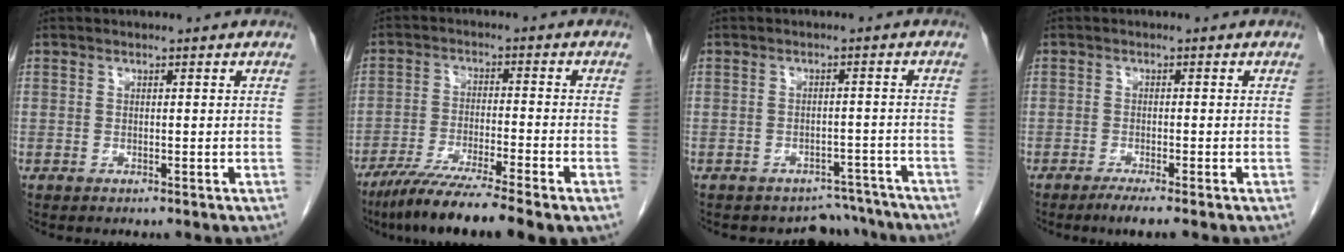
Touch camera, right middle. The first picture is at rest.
{"total": 10.9, "force": [-8.1, -0.2, 7.3], "torque": [-0.118, -0.030, -0.133]}
{"total": 6.0, "force": [-5.4, 2.5, -0.9], "torque": [0.025, 0.024, -0.064]}
{"total": 2.7, "force": [-2.0, -0.3, 1.8], "torque": [-0.032, -0.005, -0.036]}